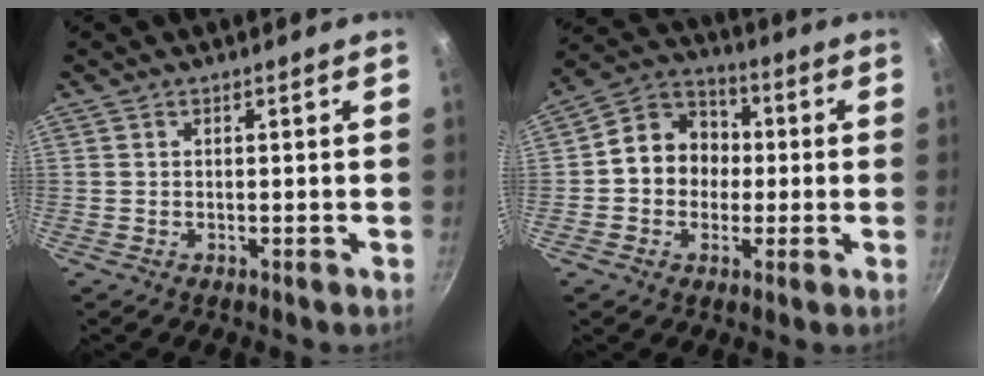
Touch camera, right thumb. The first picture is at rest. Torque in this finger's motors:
{"motor_torque": [-0.10, 0.43, 0.21, -0.12, 0.17]}